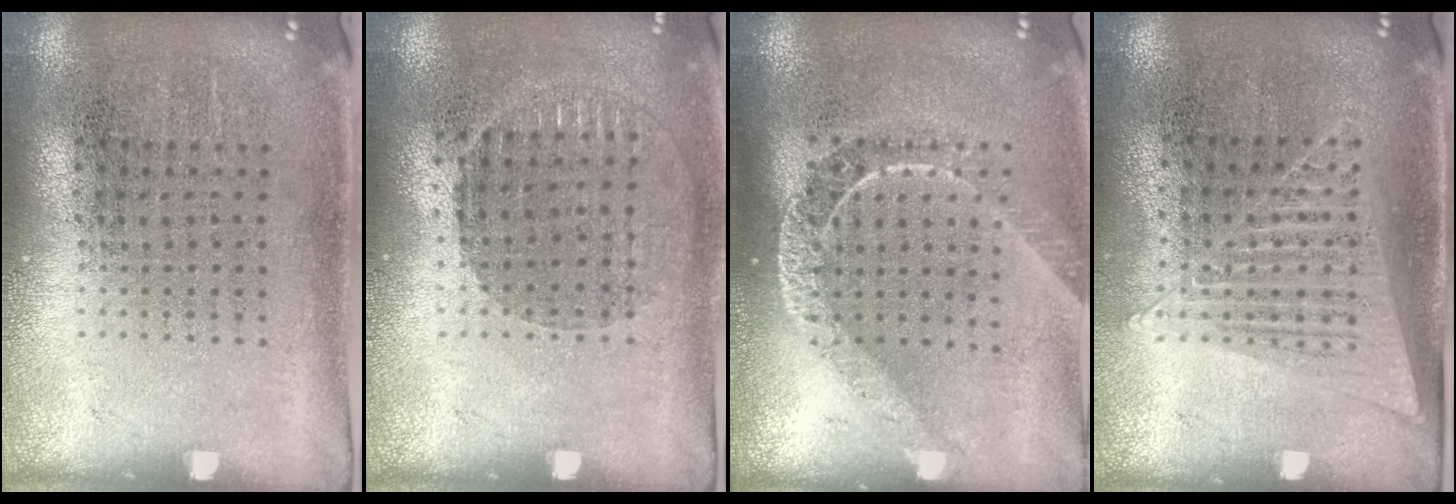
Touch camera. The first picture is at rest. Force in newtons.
{"total": 1.0, "press": 0.9, "slide": 0.4}
{"total": 1.8, "press": 1.5, "slide": 1.0}
{"total": 1.3, "press": 1.2, "slide": 0.4}